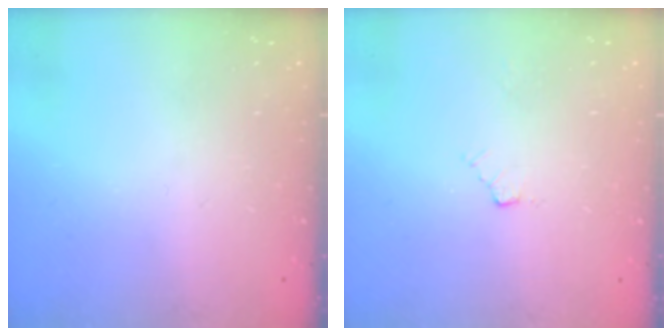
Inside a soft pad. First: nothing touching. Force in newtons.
{"total": 4.1, "press": 4.0, "slide": 0.6}